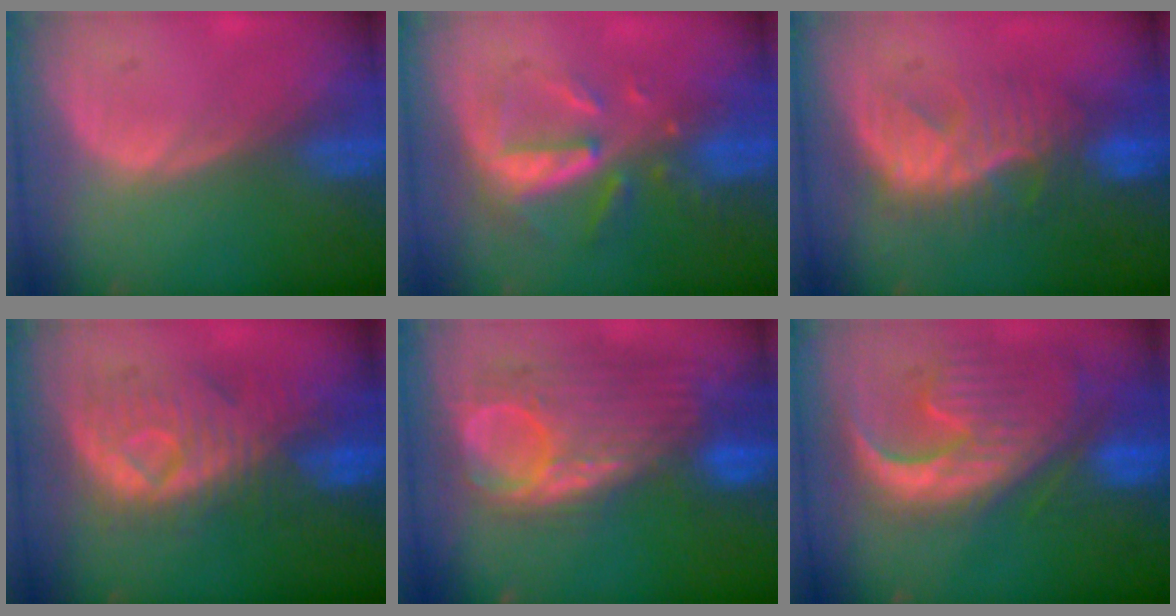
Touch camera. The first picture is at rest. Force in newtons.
{"total": 8.1, "press": 7.3, "slide": 3.4}
{"total": 8.2, "press": 8.1, "slide": 1.5}
{"total": 9.4, "press": 9.0, "slide": 2.4}
{"total": 11.8, "press": 10.6, "slide": 5.1}
{"total": 13.4, "press": 11.5, "slide": 6.8}